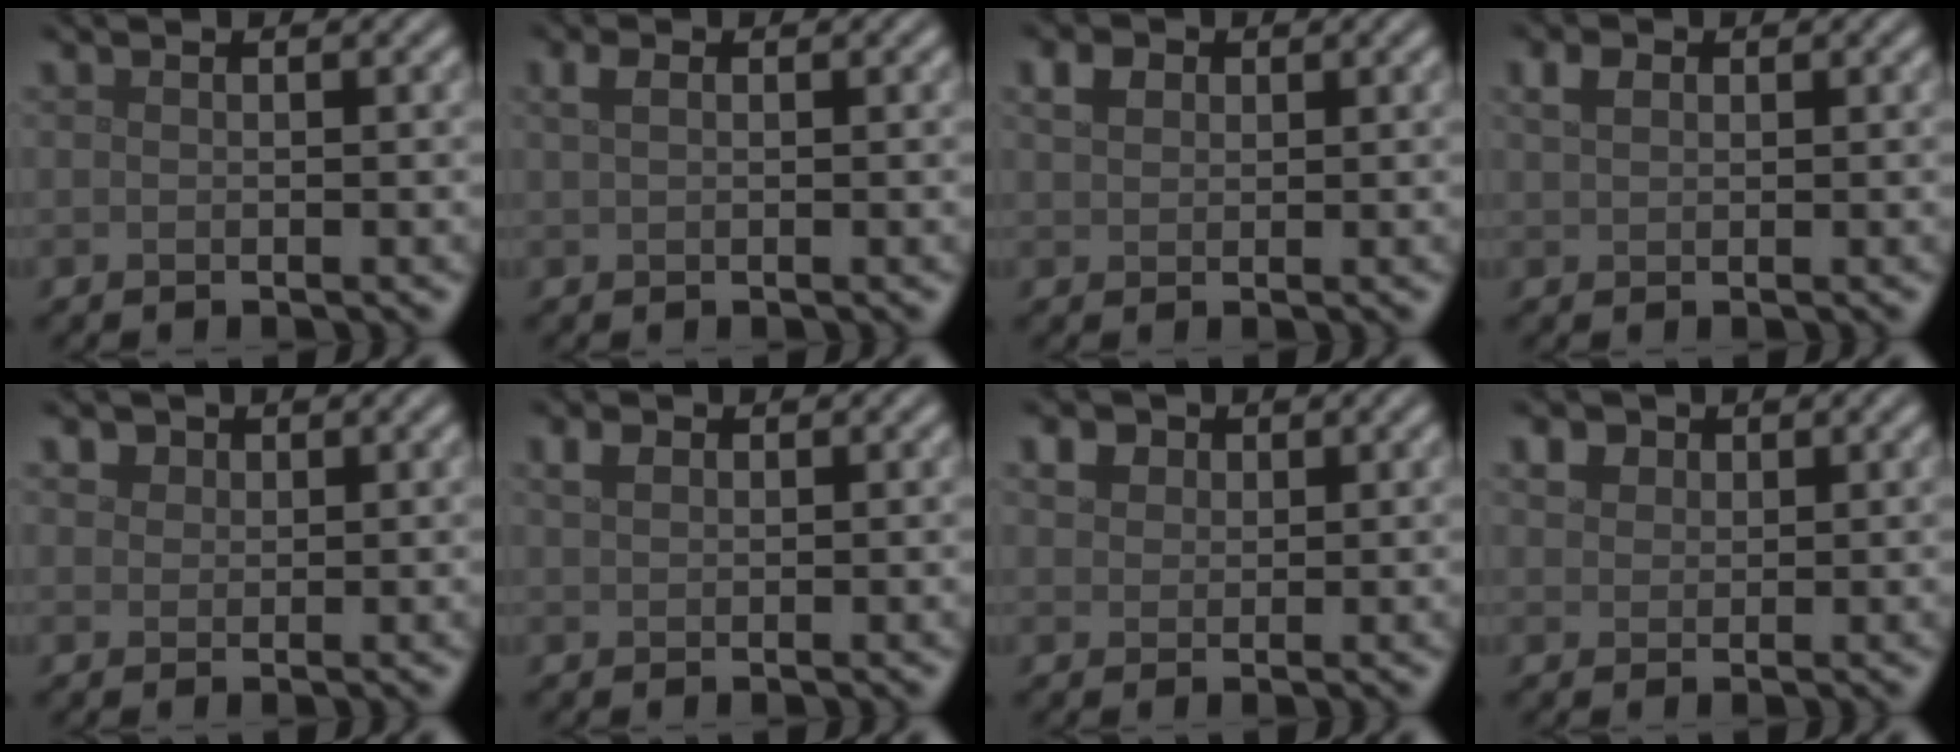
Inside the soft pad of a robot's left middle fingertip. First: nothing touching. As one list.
[{"total": 1.2, "force": [0.6, 0.6, 0.9], "torque": [-0.020, 0.005, 0.009]}, {"total": 1.9, "force": [0.9, 1.4, 0.9], "torque": [-0.019, 0.006, 0.014]}, {"total": 1.6, "force": [0.8, 1.1, 0.9], "torque": [-0.019, 0.007, 0.014]}, {"total": 2.0, "force": [1.3, 1.4, 0.6], "torque": [-0.017, -0.001, 0.019]}, {"total": 1.3, "force": [0.7, 0.9, 0.7], "torque": [-0.014, 0.005, 0.013]}, {"total": 2.5, "force": [1.4, 1.8, 1.0], "torque": [-0.025, 0.002, 0.021]}, {"total": 2.4, "force": [1.5, 1.7, 0.9], "torque": [-0.025, 0.001, 0.024]}]